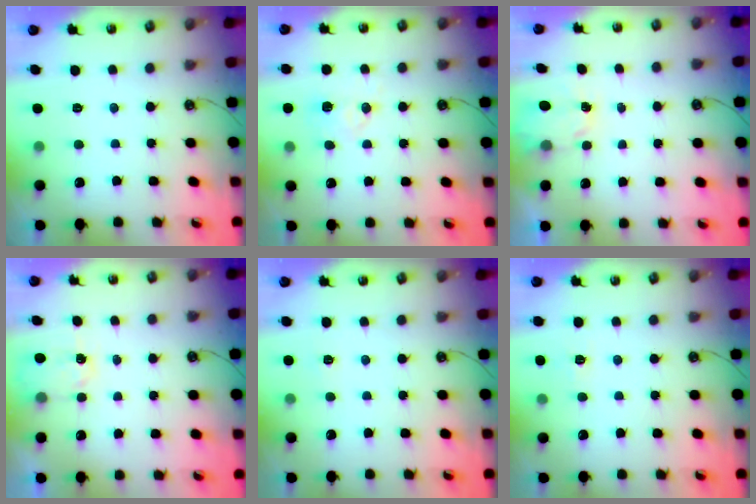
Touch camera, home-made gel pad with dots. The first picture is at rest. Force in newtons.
{"total": 6.1, "press": 6.0, "slide": 0.7}
{"total": 2.3, "press": 2.3, "slide": 0.4}
{"total": 2.9, "press": 2.9, "slide": 0.4}
{"total": 3.5, "press": 3.5, "slide": 0.4}
{"total": 2.8, "press": 2.8, "slide": 0.3}